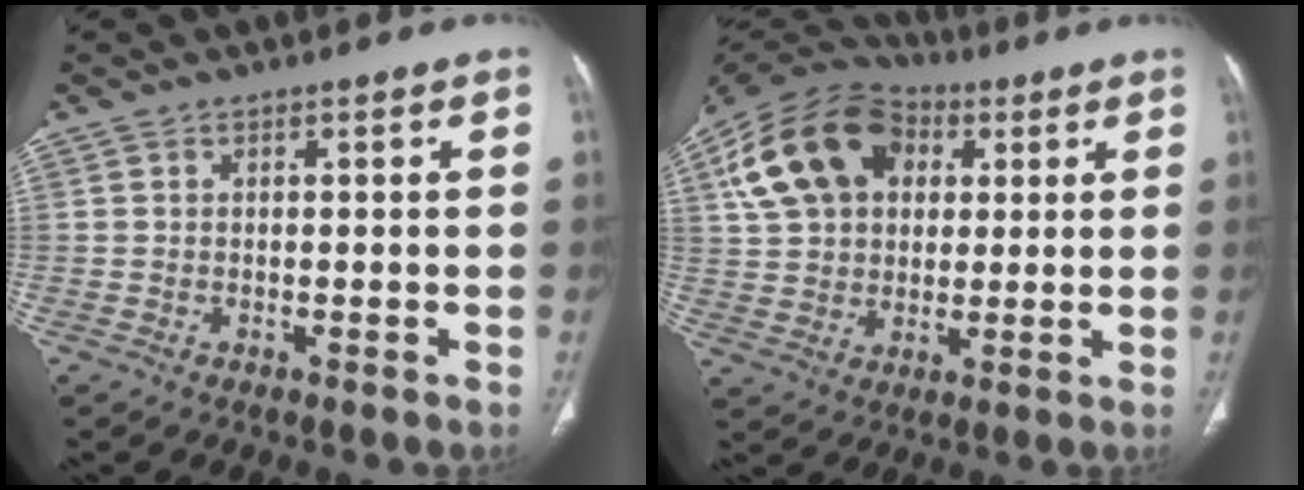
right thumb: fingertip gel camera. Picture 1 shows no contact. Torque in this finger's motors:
{"motor_torque": [-0.41, 3.09, 1.44, 0.52, 0.19]}